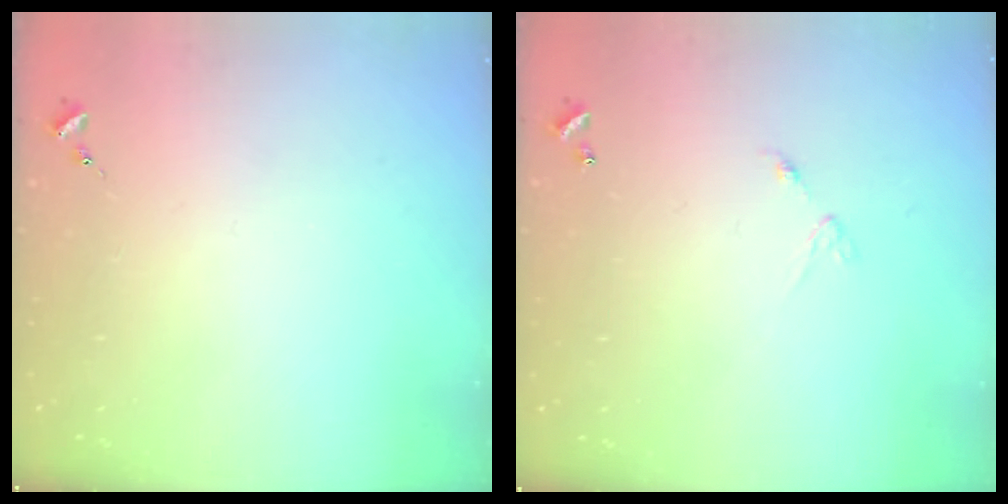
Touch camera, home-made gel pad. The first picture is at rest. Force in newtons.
{"total": 5.9, "press": 5.9, "slide": 0.4}